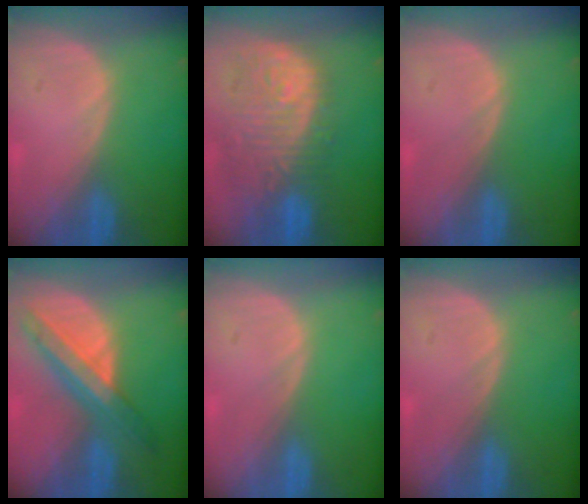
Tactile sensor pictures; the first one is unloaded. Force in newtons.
{"total": 12.0, "press": 10.7, "slide": 5.5}
{"total": 0.0}
{"total": 8.4, "press": 7.2, "slide": 4.4}
{"total": 0.0}
{"total": 0.0}